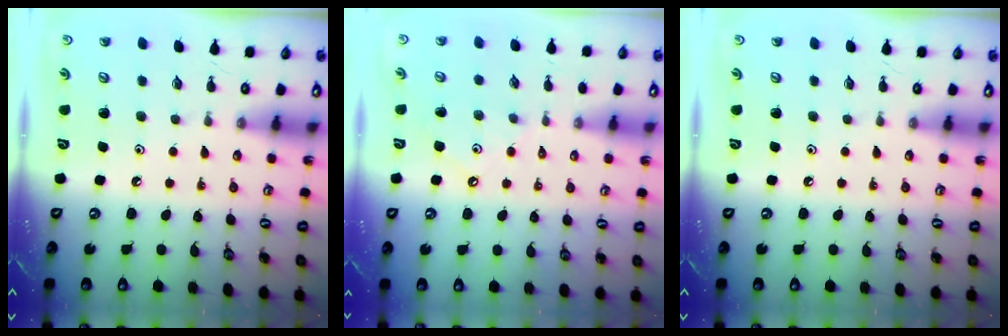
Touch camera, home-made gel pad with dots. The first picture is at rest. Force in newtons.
{"total": 4.1, "press": 4.0, "slide": 0.5}
{"total": 0.0}